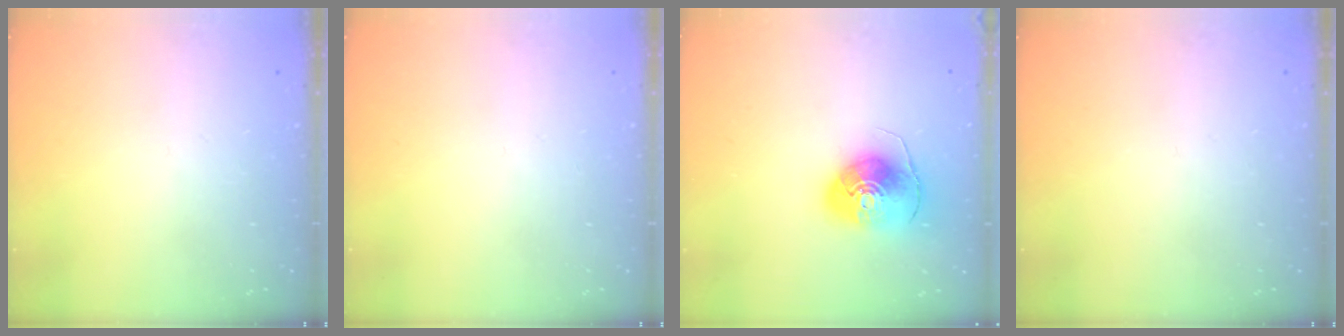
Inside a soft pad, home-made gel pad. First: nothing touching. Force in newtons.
{"total": 0.0}
{"total": 10.0, "press": 9.9, "slide": 1.4}
{"total": 0.0}